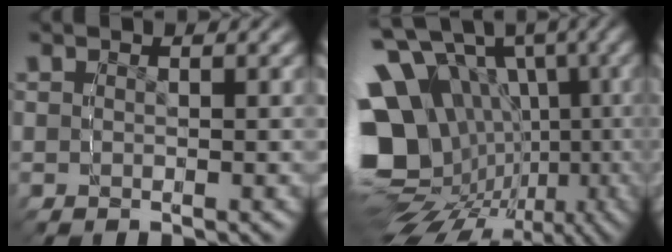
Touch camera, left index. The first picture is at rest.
{"total": 16.7, "force": [-2.0, 13.2, 10.0], "torque": [-0.204, -0.056, -0.026]}